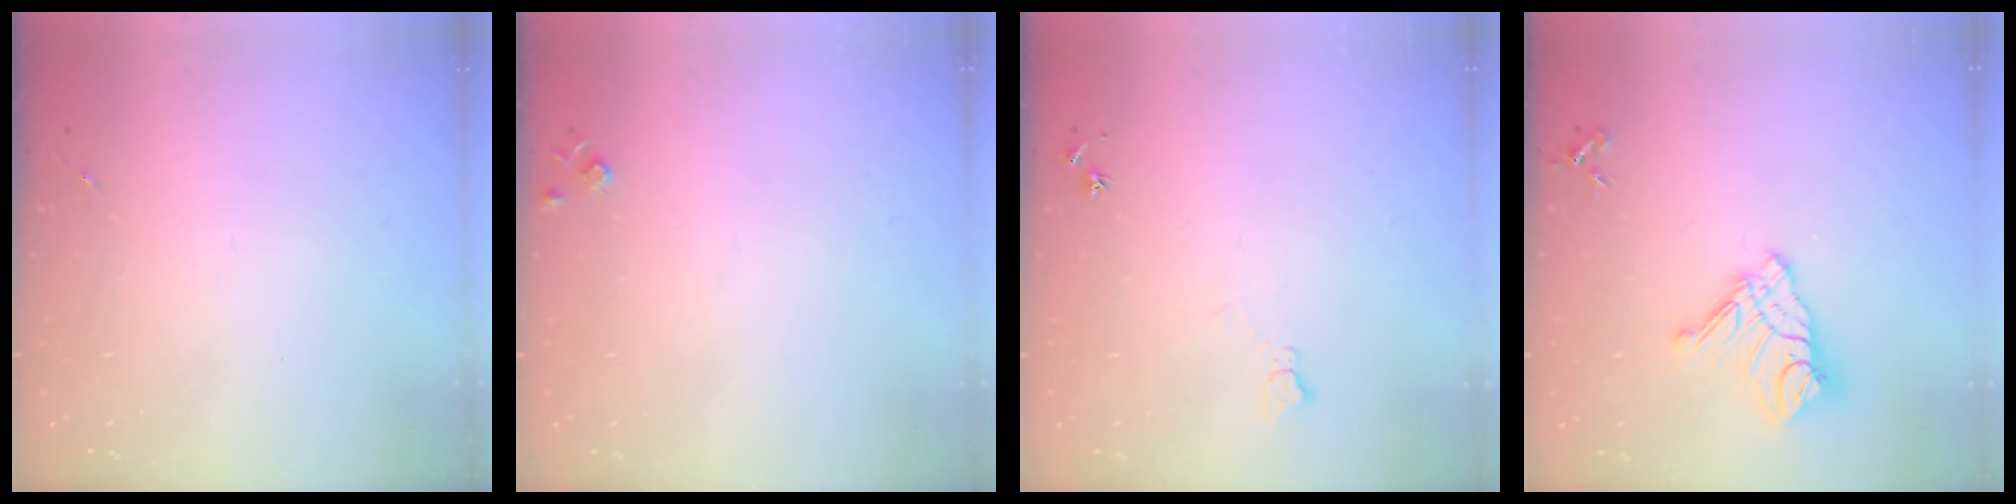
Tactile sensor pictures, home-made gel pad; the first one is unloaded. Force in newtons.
{"total": 4.3, "press": 4.3, "slide": 0.7}
{"total": 6.2, "press": 6.1, "slide": 0.8}
{"total": 14.1, "press": 14.1, "slide": 1.5}